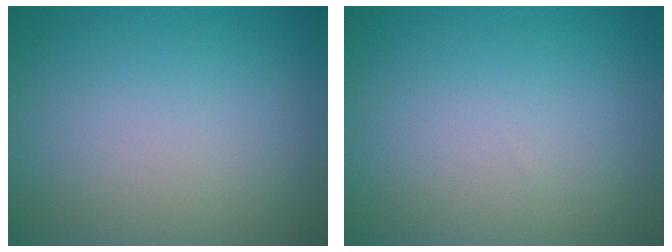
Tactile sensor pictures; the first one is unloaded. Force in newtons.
{"total": 0.0}